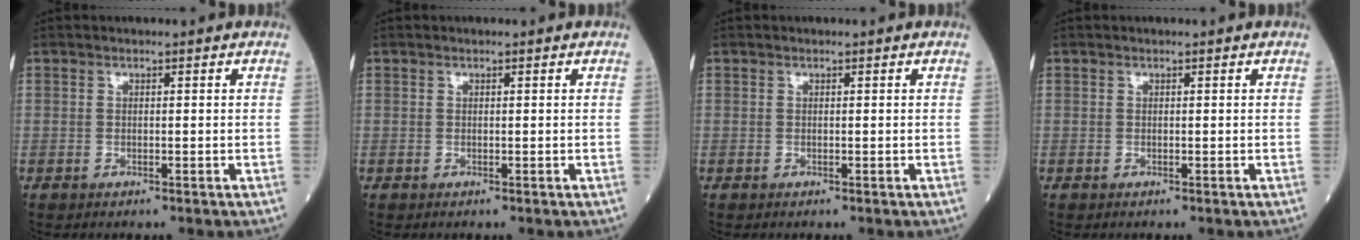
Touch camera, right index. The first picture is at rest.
{"total": 0.0}
{"total": 0.0}
{"total": 0.0}